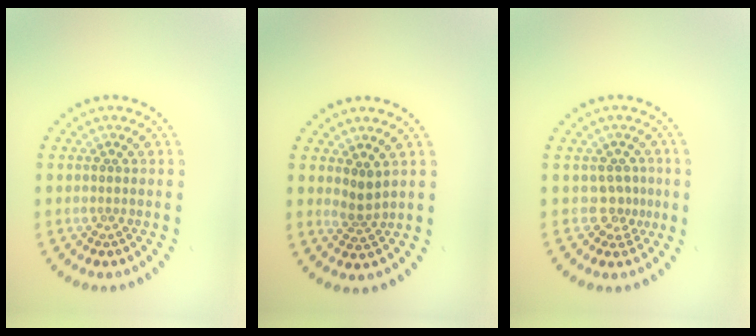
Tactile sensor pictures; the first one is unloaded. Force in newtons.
{"total": 1.6, "press": 1.2, "slide": 1.0}
{"total": 2.2, "press": 1.5, "slide": 1.6}